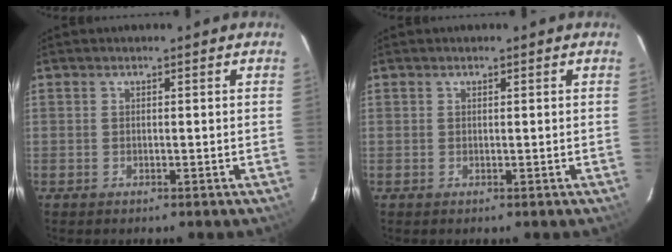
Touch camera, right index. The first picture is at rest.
{"total": 0.0}